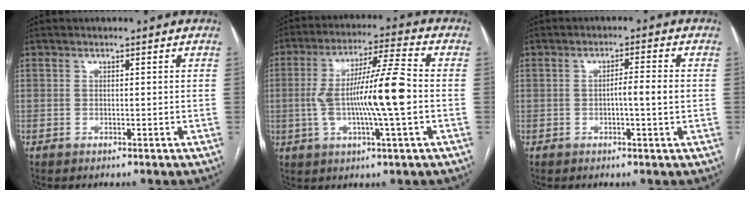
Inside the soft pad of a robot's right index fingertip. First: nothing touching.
{"total": 12.9, "force": [-1.1, 0.2, 12.8], "torque": [-0.238, 0.009, -0.023]}
{"total": 3.4, "force": [-0.4, -0.2, 3.4], "torque": [-0.053, 0.002, -0.007]}